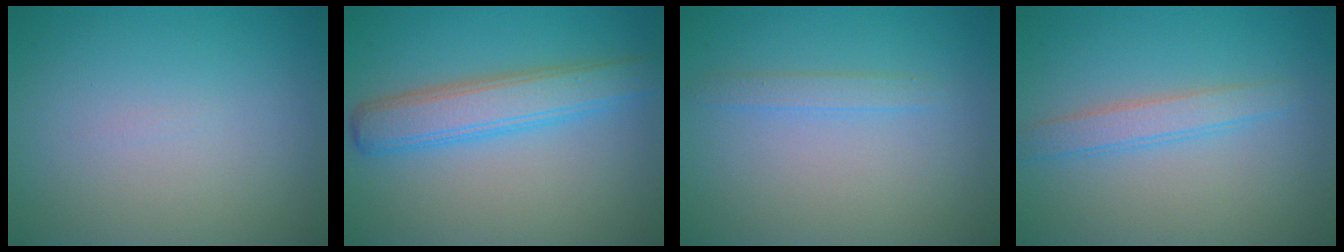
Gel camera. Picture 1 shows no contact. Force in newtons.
{"total": 4.8, "press": 4.8, "slide": 0.1}
{"total": 1.3, "press": 1.3, "slide": 0.0}
{"total": 2.4, "press": 2.4, "slide": 0.1}